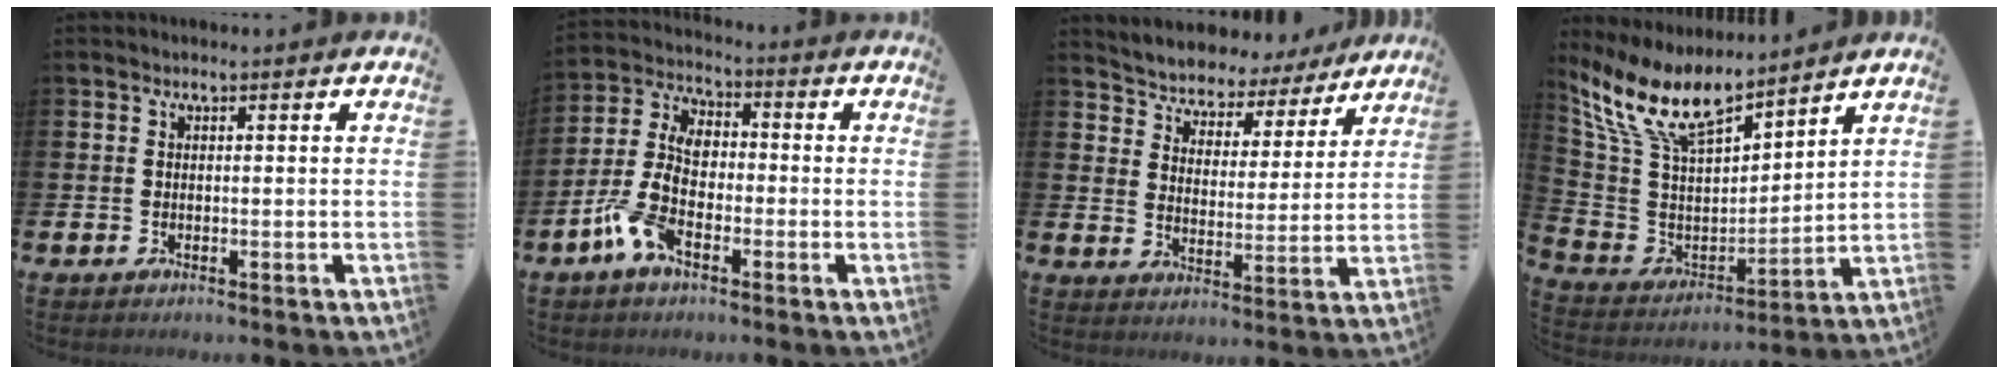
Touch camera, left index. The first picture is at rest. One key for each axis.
{"total": 8.4, "fx": -2.6, "fy": 4.6, "fz": 6.5, "tx": -0.155, "ty": -0.004, "tz": -0.054}
{"total": 4.6, "fx": 4.3, "fy": 1.4, "fz": -0.8, "tx": -0.016, "ty": -0.042, "tz": 0.071}
{"total": 10.4, "fx": 8.8, "fy": 3.4, "fz": 4.4, "tx": -0.131, "ty": -0.055, "tz": 0.157}